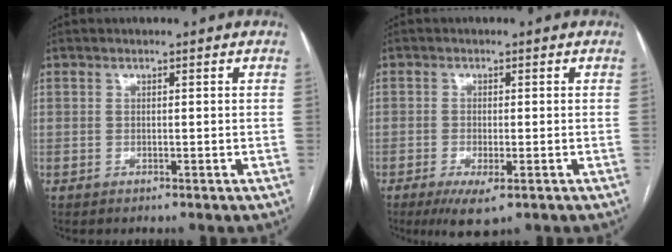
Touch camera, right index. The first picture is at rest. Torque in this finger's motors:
{"motor_torque": [0.83, -0.33, 0.21, 0.03]}